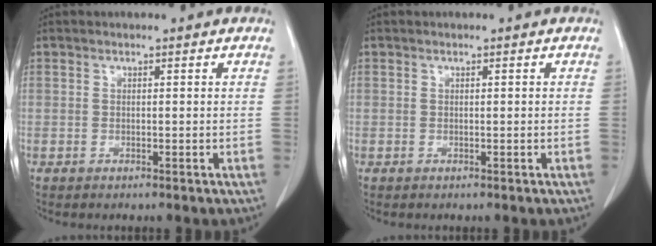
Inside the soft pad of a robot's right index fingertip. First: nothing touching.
{"total": 0.0}